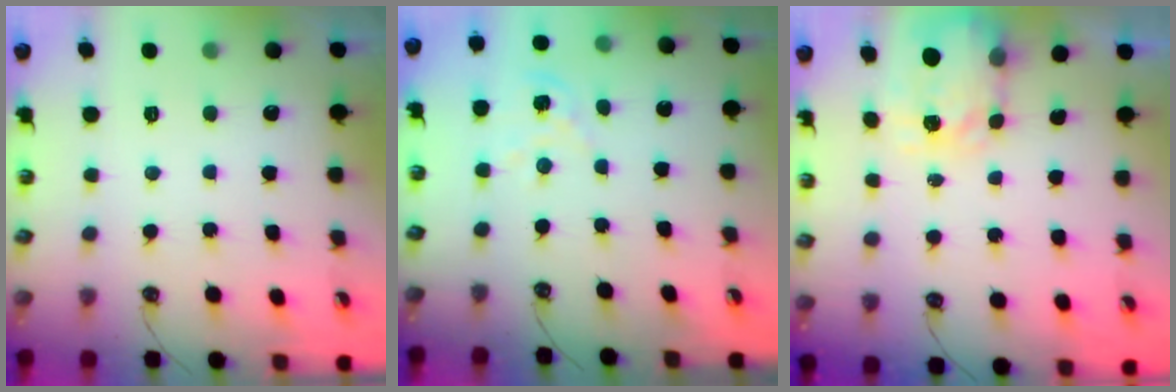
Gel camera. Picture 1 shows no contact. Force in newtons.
{"total": 2.6, "press": 2.6, "slide": 0.4}
{"total": 3.6, "press": 3.6, "slide": 0.6}